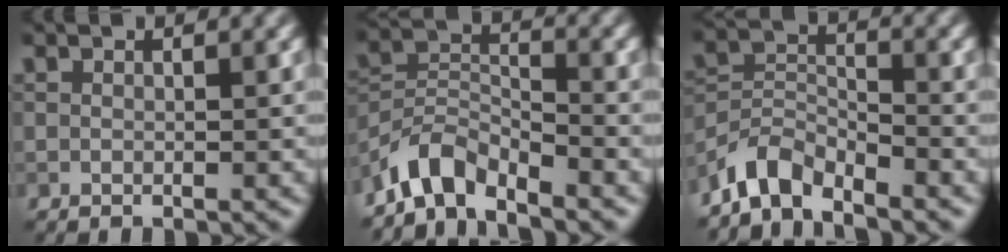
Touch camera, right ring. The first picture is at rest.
{"total": 4.5, "force": [-3.9, 1.4, 1.7], "torque": [-0.025, 0.005, -0.086]}
{"total": 4.1, "force": [-3.6, 1.4, 1.3], "torque": [-0.022, 0.004, -0.083]}